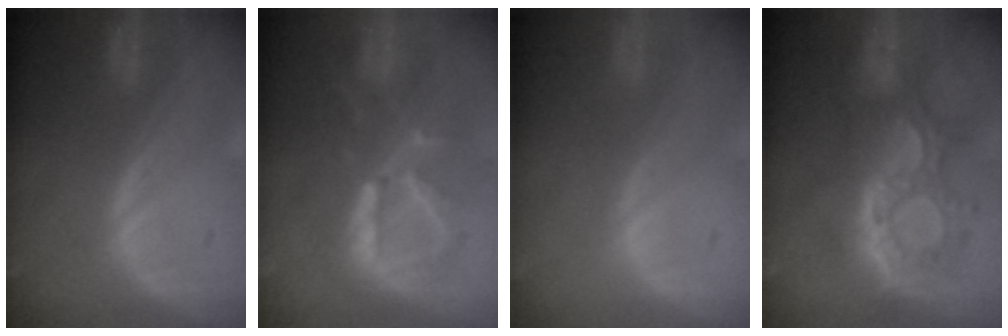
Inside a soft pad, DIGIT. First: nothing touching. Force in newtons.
{"total": 8.3, "press": 8.2, "slide": 0.8}
{"total": 0.0}
{"total": 9.5, "press": 9.3, "slide": 2.0}